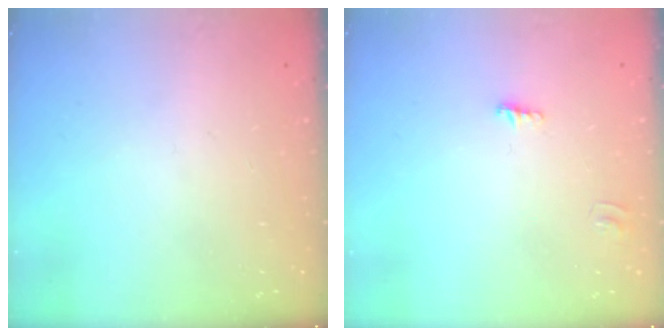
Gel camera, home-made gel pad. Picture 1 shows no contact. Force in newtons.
{"total": 3.0, "press": 3.0, "slide": 0.3}